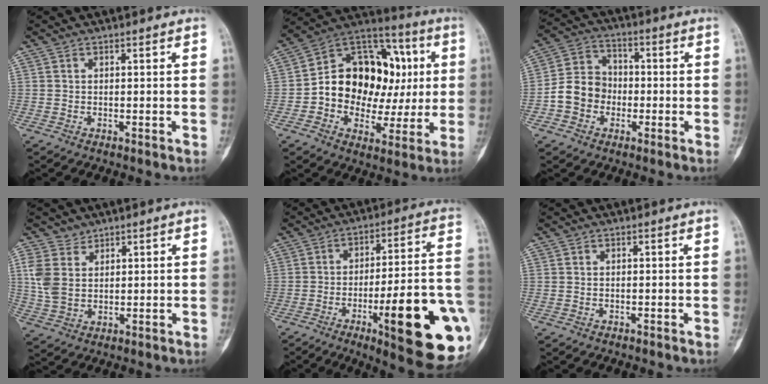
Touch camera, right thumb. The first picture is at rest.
{"total": 22.3, "force": [1.3, 16.2, 15.3], "torque": [-0.176, 0.043, 0.025]}
{"total": 9.2, "force": [-2.3, 7.9, 4.1], "torque": [-0.056, 0.034, -0.051]}
{"total": 6.3, "force": [3.1, 4.6, 2.9], "torque": [-0.051, -0.017, 0.074]}
{"total": 24.6, "force": [-7.7, 5.4, 22.8], "torque": [-0.264, 0.013, -0.099]}
{"total": 0.0}